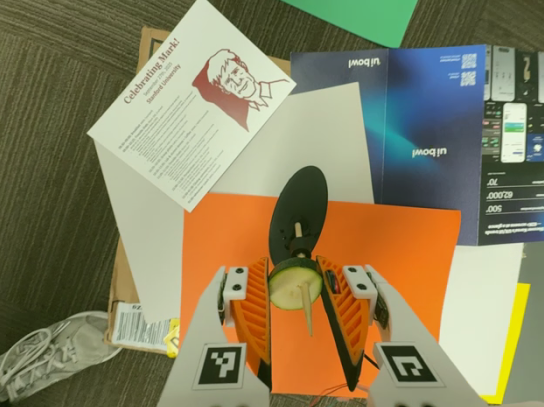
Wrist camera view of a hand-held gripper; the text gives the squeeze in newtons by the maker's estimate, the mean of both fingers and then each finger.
{"total": 11.6, "left": 11.9, "right": 11.3}